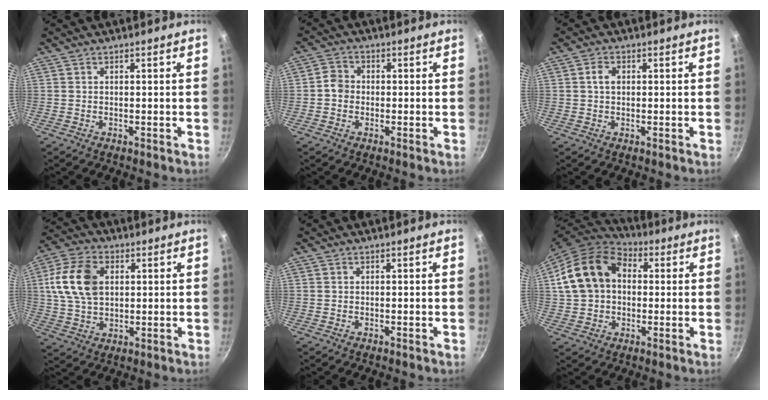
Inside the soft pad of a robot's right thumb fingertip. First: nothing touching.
{"total": 3.3, "force": [-0.6, 2.9, 1.4], "torque": [-0.012, 0.013, -0.020]}
{"total": 2.4, "force": [0.4, 1.7, 1.7], "torque": [-0.025, 0.005, 0.004]}
{"total": 13.2, "force": [2.6, 9.0, 9.3], "torque": [-0.165, 0.005, 0.046]}
{"total": 0.0}
{"total": 17.0, "force": [2.7, 12.7, 11.0], "torque": [-0.187, 0.032, 0.036]}